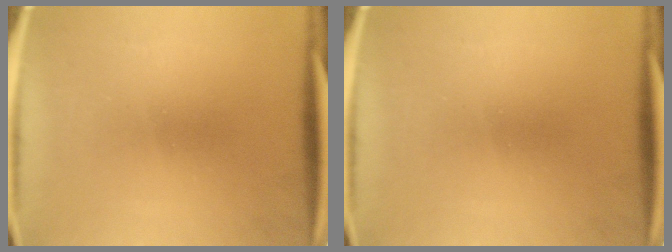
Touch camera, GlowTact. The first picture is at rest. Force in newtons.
{"total": 0.0}